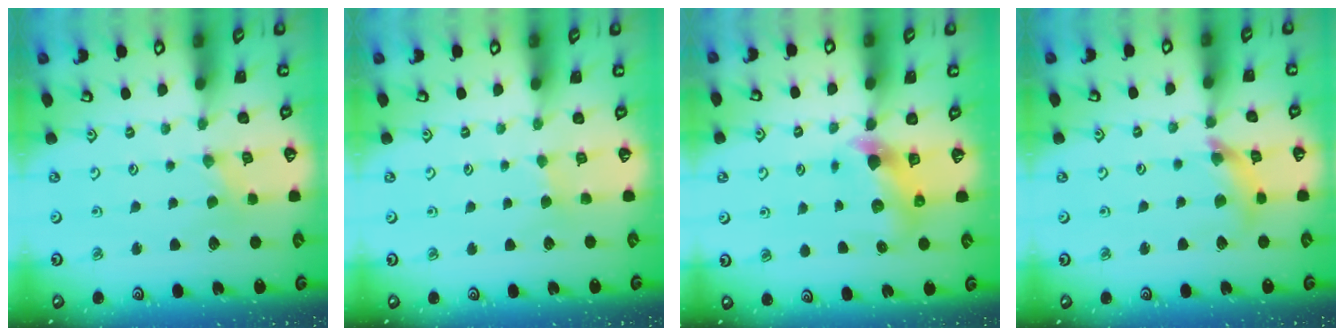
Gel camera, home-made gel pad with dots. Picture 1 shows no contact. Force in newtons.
{"total": 2.2, "press": 2.2, "slide": 0.4}
{"total": 5.4, "press": 5.4, "slide": 0.5}
{"total": 8.9, "press": 8.8, "slide": 0.9}